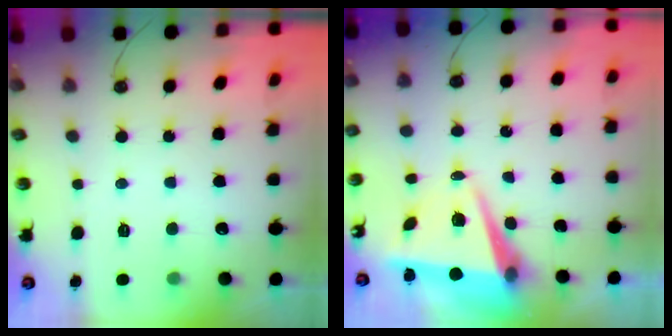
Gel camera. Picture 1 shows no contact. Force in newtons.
{"total": 8.0, "press": 7.8, "slide": 1.7}